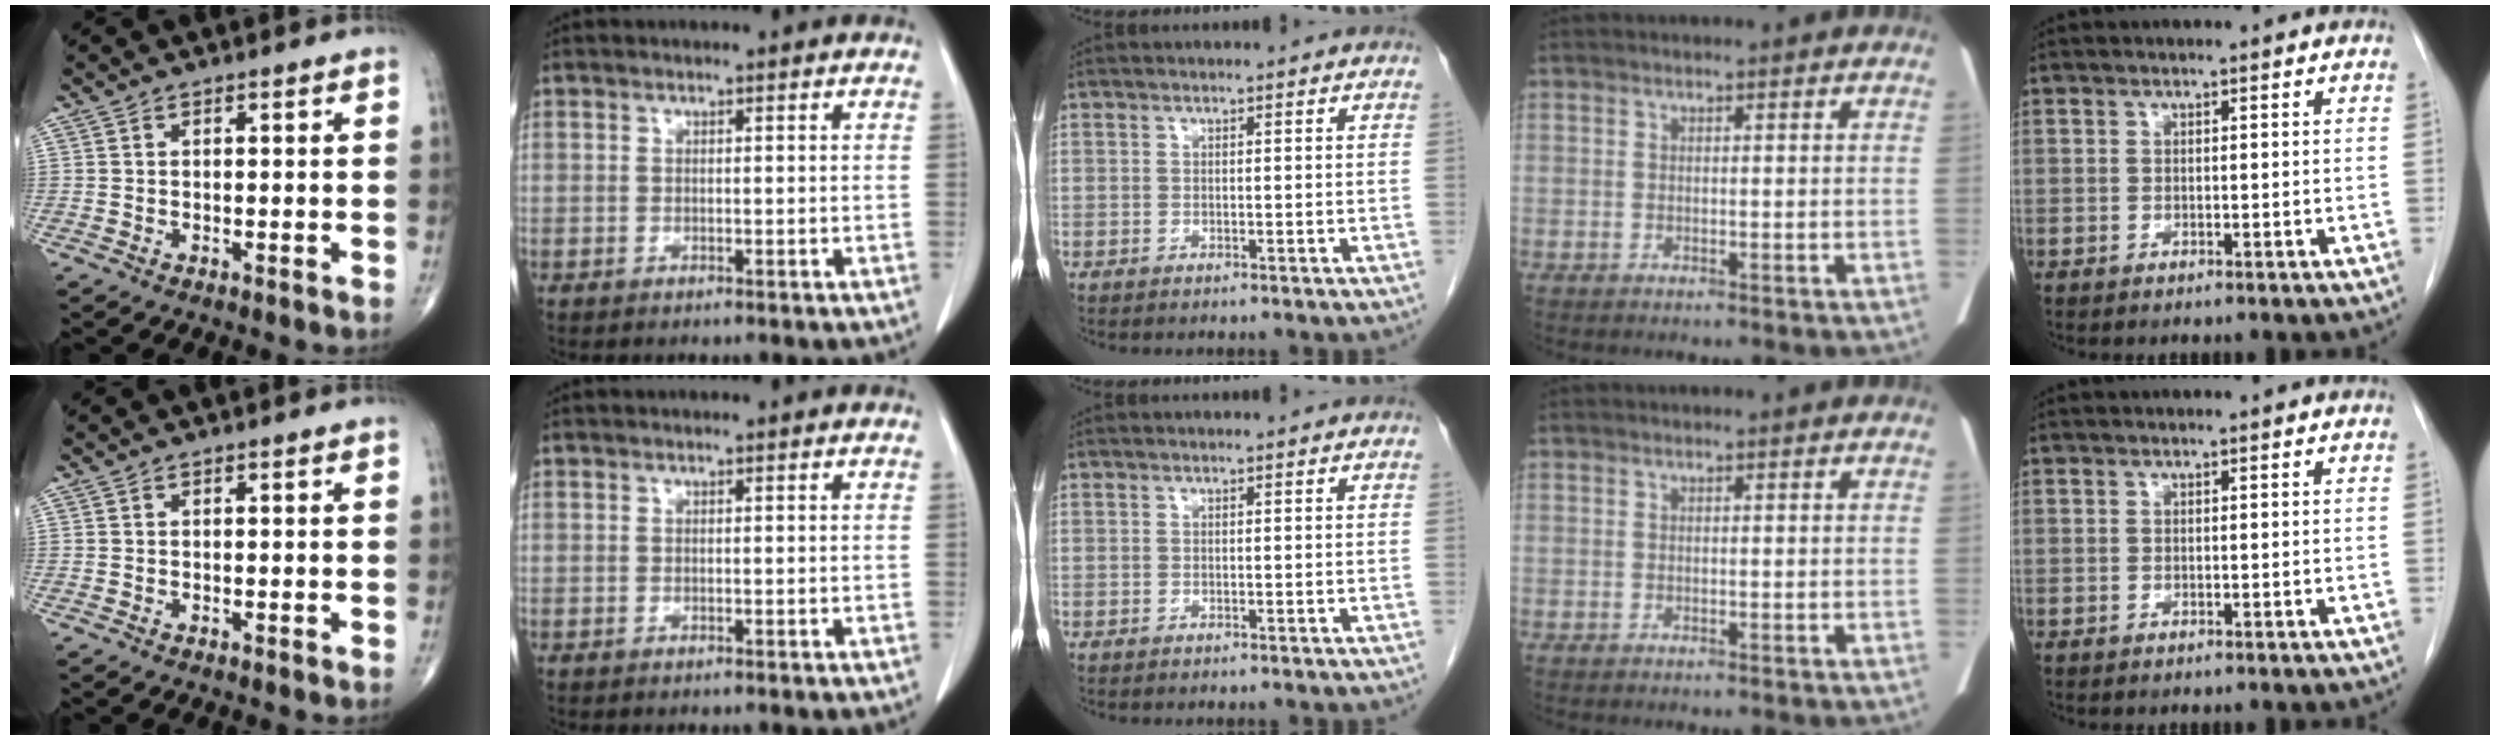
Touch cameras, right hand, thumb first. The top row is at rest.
{}